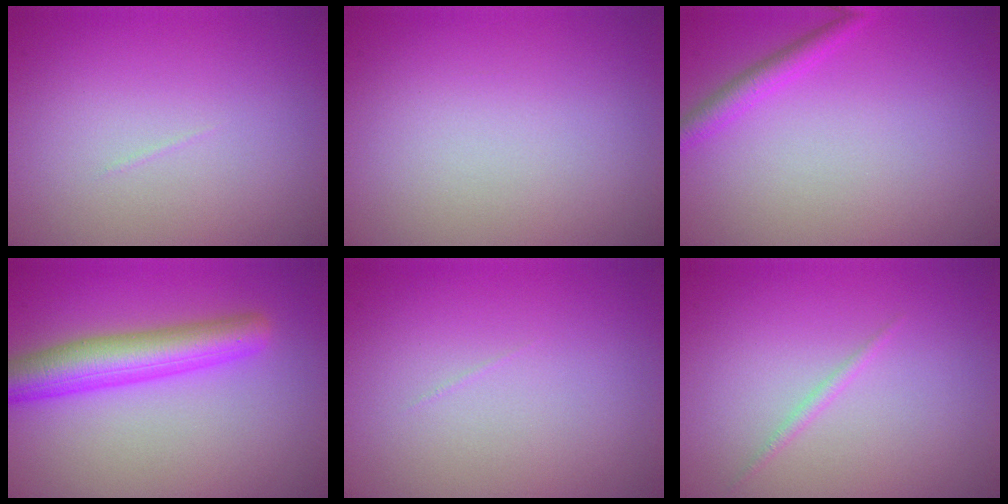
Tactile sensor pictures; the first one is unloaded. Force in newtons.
{"total": 0.0}
{"total": 1.8, "press": 1.8, "slide": 0.1}
{"total": 5.5, "press": 5.5, "slide": 0.2}
{"total": 0.0}
{"total": 0.7, "press": 0.7, "slide": 0.1}